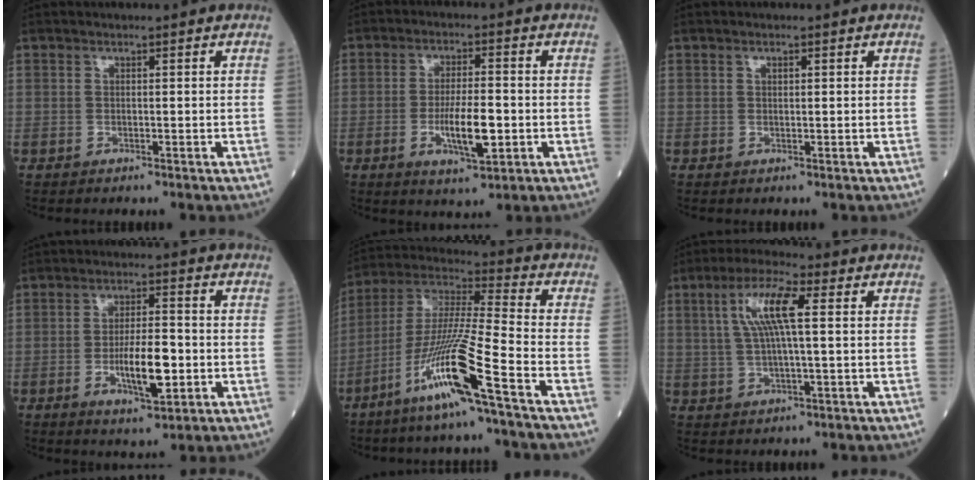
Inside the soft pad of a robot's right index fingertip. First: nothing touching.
{"total": 7.6, "force": [-1.8, 1.6, 7.2], "torque": [-0.129, -0.007, -0.028]}
{"total": 0.6, "force": [0.3, 0.3, 0.5], "torque": [-0.009, -0.001, 0.006]}
{"total": 8.0, "force": [-1.9, 2.0, 7.4], "torque": [-0.133, -0.002, -0.029]}
{"total": 15.2, "force": [-7.8, -1.0, 13.1], "torque": [-0.269, -0.024, -0.153]}
{"total": 8.1, "force": [2.0, 0.9, 7.8], "torque": [-0.156, 0.013, 0.037]}